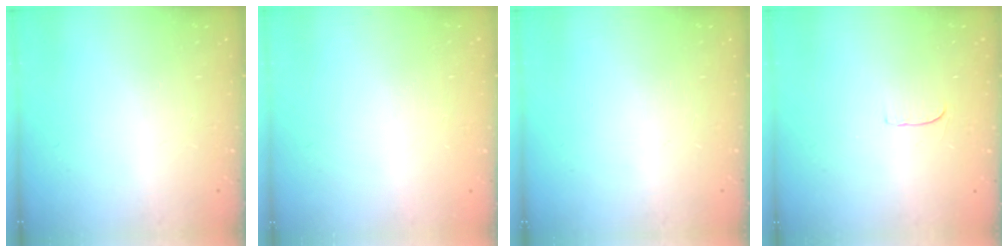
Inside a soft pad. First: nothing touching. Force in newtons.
{"total": 0.0}
{"total": 0.0}
{"total": 4.1, "press": 4.1, "slide": 0.3}